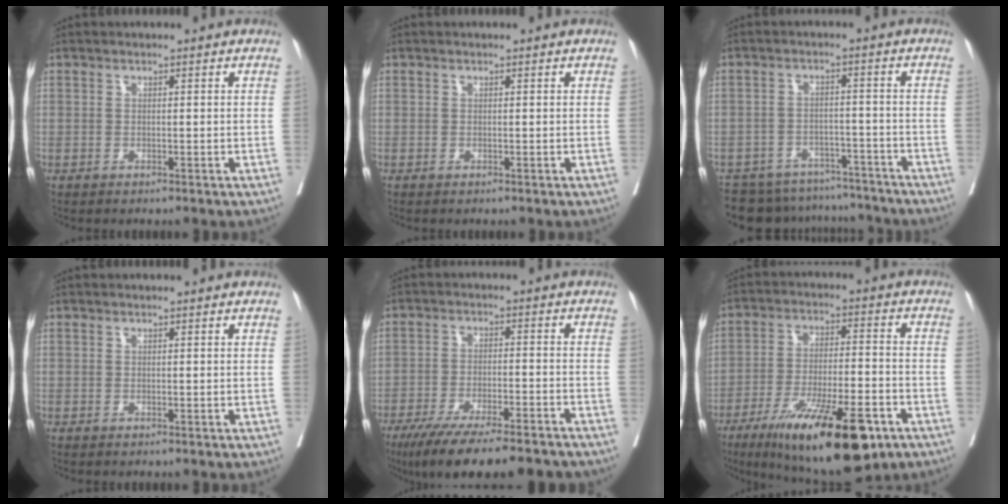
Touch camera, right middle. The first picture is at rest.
{"total": 0.0}
{"total": 13.0, "force": [-12.1, 4.3, 1.9], "torque": [-0.033, 0.016, -0.158]}
{"total": 0.0}
{"total": 16.9, "force": [-13.8, 2.0, 9.6], "torque": [-0.134, -0.024, -0.209]}
{"total": 18.9, "force": [-11.1, 4.0, 14.8], "torque": [-0.215, -0.027, -0.177]}